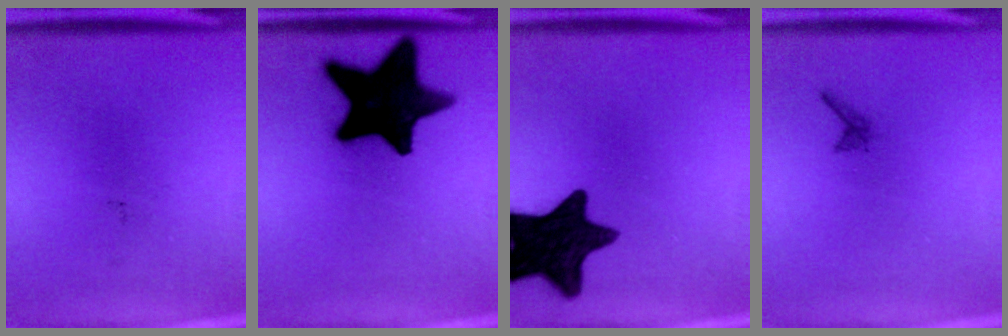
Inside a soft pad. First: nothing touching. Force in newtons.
{"total": 18.7}
{"total": 15.2}
{"total": 0.6}